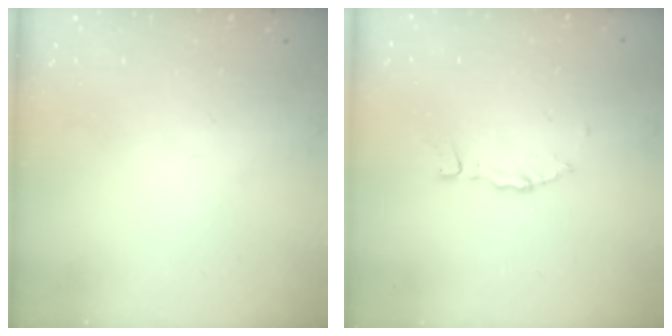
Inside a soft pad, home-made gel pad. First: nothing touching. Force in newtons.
{"total": 2.8, "press": 2.8, "slide": 0.2}